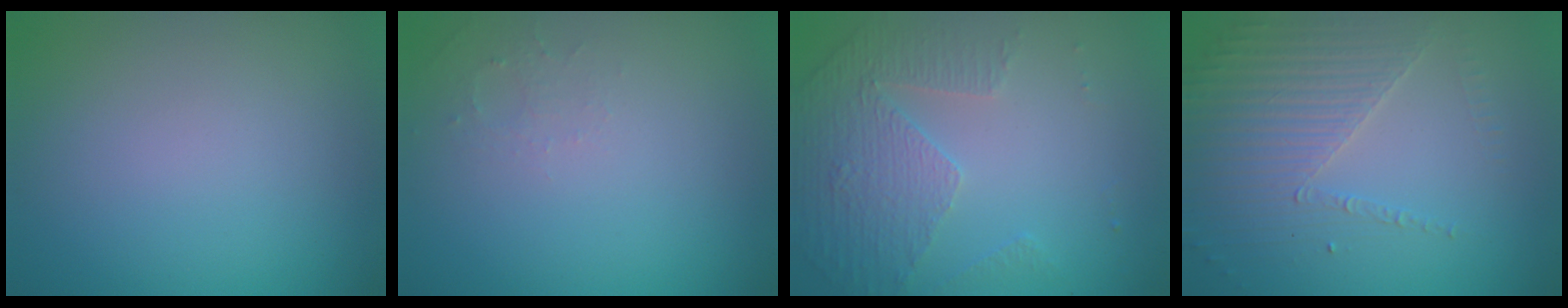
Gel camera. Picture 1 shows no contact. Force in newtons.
{"total": 1.2, "press": 1.2, "slide": 0.3}
{"total": 4.9, "press": 3.4, "slide": 3.4}
{"total": 3.6, "press": 3.3, "slide": 1.4}